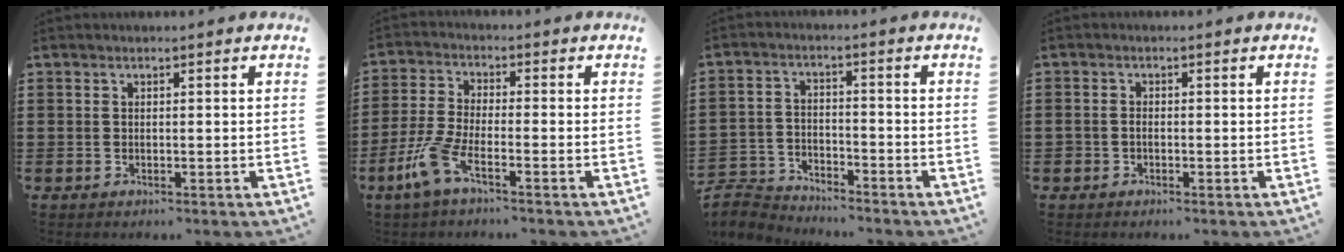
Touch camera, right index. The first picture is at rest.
{"total": 6.2, "force": [-3.8, 1.4, 4.8], "torque": [-0.136, -0.021, -0.077]}
{"total": 4.7, "force": [-4.6, 0.9, 0.1], "torque": [-0.028, -0.002, -0.102]}
{"total": 1.1, "force": [-0.5, 0.8, 0.6], "torque": [-0.014, 0.001, -0.010]}